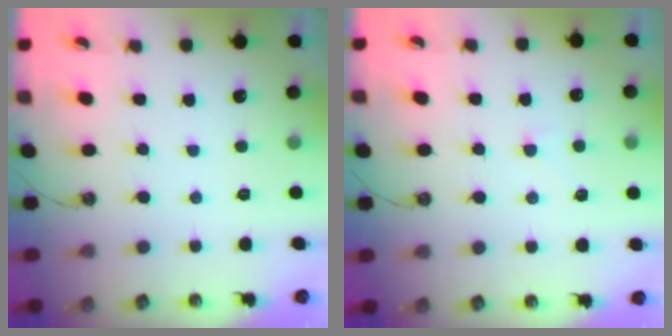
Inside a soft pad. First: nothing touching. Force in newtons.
{"total": 2.9, "press": 2.7, "slide": 0.9}